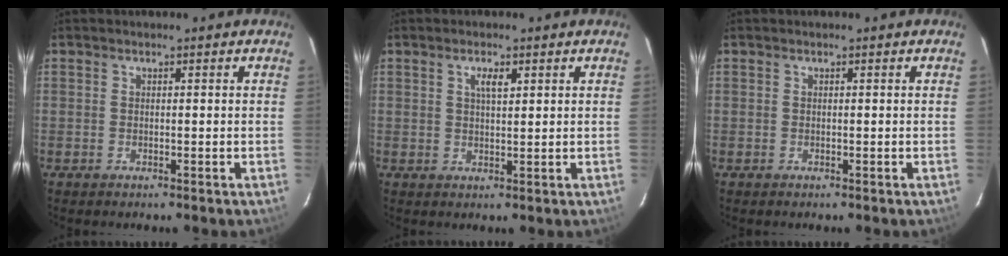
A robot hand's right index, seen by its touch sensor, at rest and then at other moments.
{"total": 2.5, "force": [1.2, 0.9, 2.0], "torque": [-0.036, 0.004, 0.019]}
{"total": 0.0}